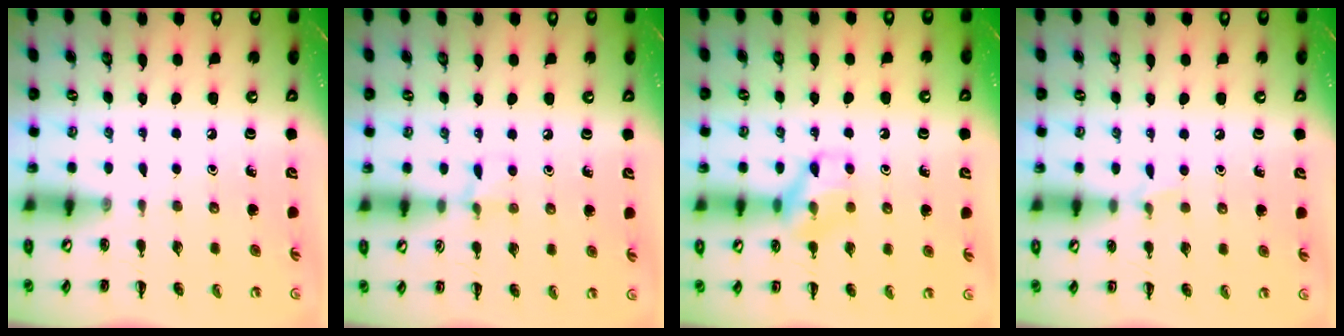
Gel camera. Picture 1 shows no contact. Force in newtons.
{"total": 5.4, "press": 5.1, "slide": 1.8}
{"total": 10.4, "press": 10.4, "slide": 1.0}
{"total": 5.1, "press": 4.8, "slide": 1.7}